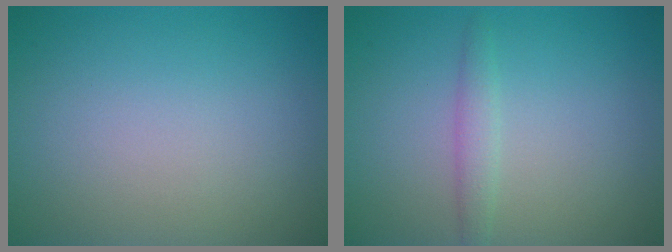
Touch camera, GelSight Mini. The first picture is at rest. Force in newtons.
{"total": 1.4, "press": 1.4, "slide": 0.0}